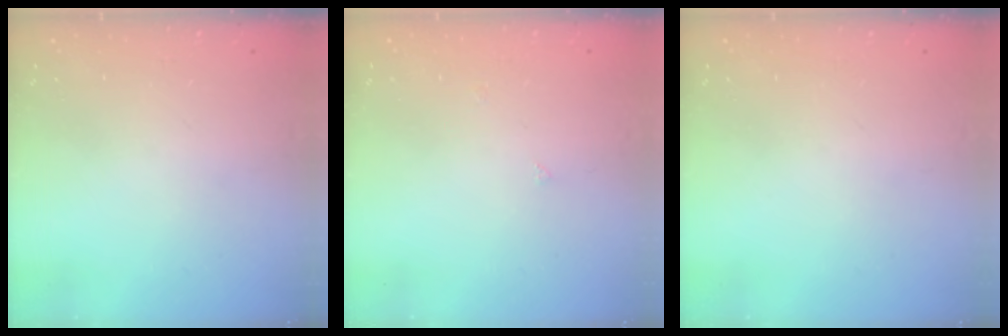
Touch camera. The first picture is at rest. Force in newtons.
{"total": 3.8, "press": 3.8, "slide": 0.4}
{"total": 0.0}